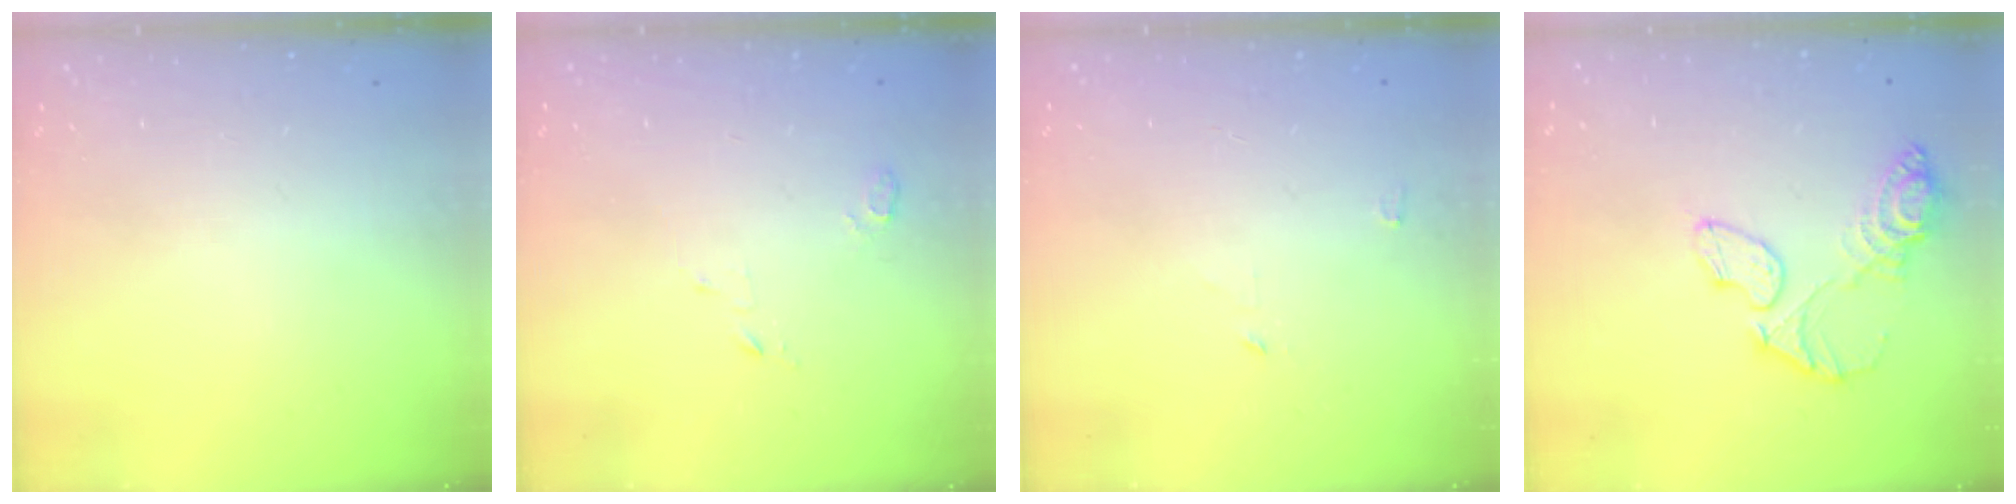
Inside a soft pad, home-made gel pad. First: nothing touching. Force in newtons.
{"total": 2.8, "press": 2.8, "slide": 0.3}
{"total": 2.4, "press": 2.4, "slide": 0.2}
{"total": 11.0, "press": 11.0, "slide": 0.5}